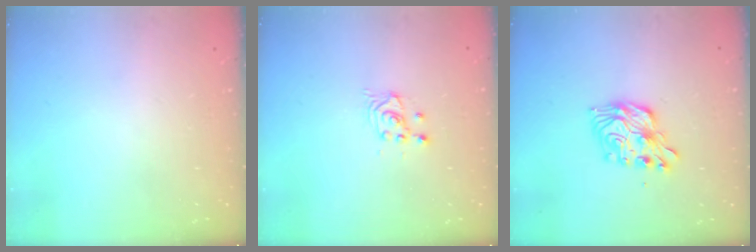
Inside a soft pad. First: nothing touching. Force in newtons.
{"total": 2.6, "press": 2.5, "slide": 0.3}
{"total": 11.8, "press": 11.8, "slide": 0.4}